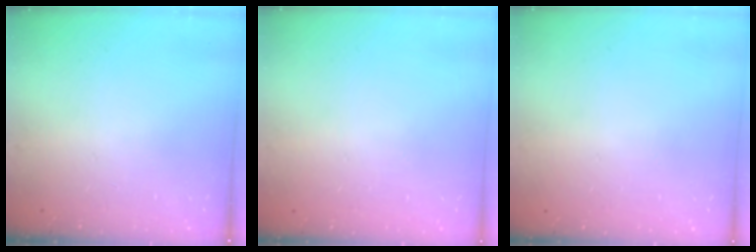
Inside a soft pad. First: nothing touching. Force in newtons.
{"total": 0.0}
{"total": 0.0}